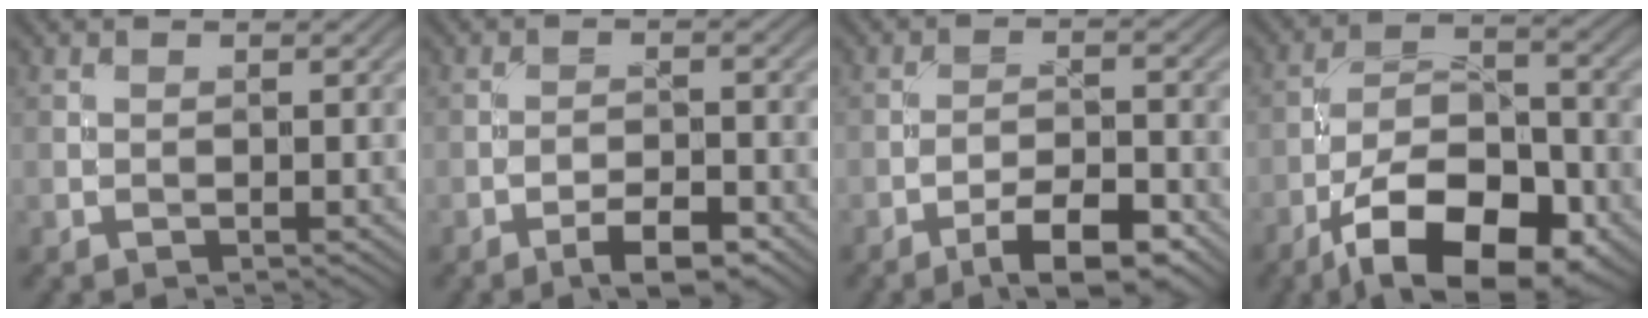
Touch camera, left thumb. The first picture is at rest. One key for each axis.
{"total": 4.8, "fx": -3.1, "fy": 1.4, "fz": 3.3, "tx": -0.053, "ty": 0.008, "tz": -0.051}
{"total": 7.3, "fx": -4.7, "fy": 2.2, "fz": 5.1, "tx": -0.077, "ty": 0.007, "tz": -0.078}
{"total": 14.6, "fx": -8.2, "fy": 6.6, "fz": 10.1, "tx": -0.179, "ty": -0.009, "tz": -0.147}